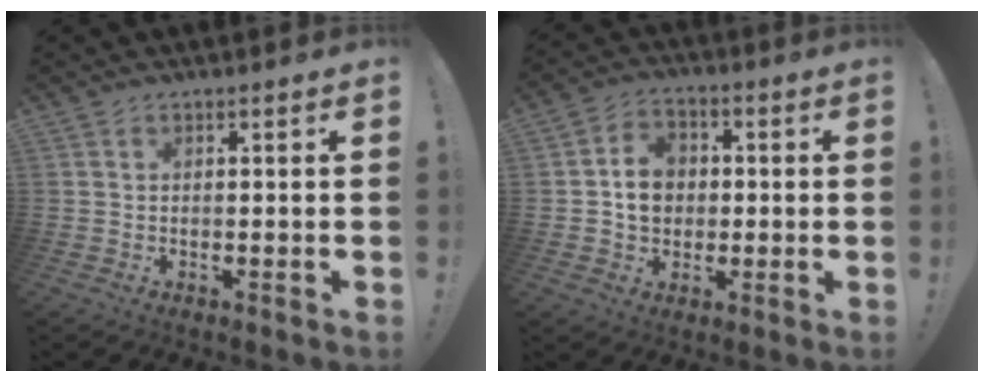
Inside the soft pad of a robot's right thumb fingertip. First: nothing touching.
{"total": 9.4, "force": [0.3, 8.2, 4.6], "torque": [-0.045, 0.011, 0.010]}